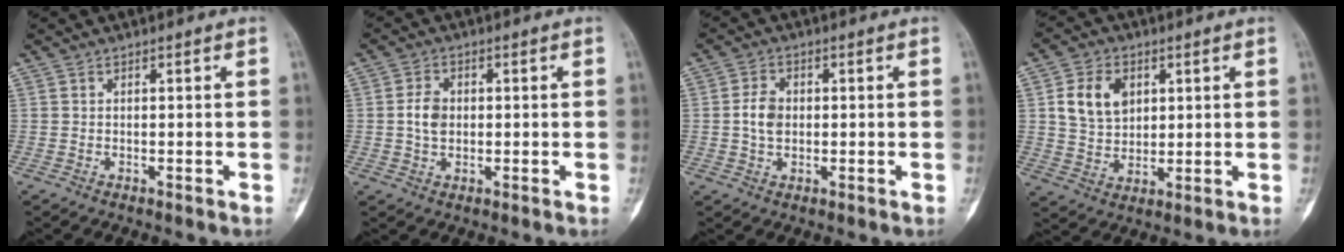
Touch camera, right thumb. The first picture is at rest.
{"total": 4.4, "force": [0.2, 3.1, 3.0], "torque": [-0.051, 0.004, 0.002]}
{"total": 4.6, "force": [0.1, 3.3, 3.3], "torque": [-0.056, 0.006, 0.000]}
{"total": 9.4, "force": [2.9, 7.0, 5.6], "torque": [-0.081, -0.009, 0.057]}